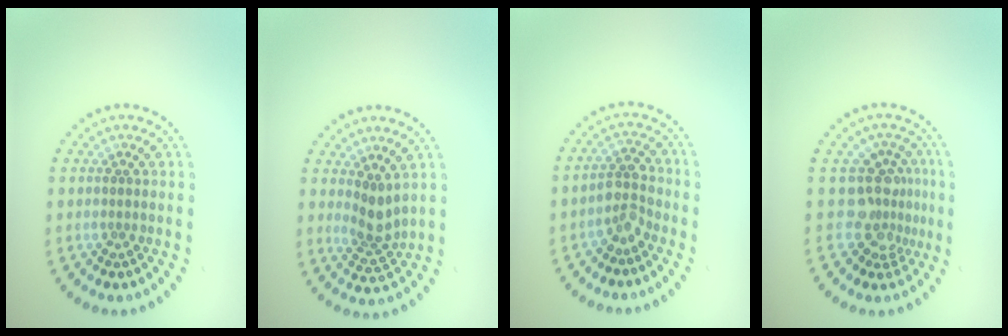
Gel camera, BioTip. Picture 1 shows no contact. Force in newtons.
{"total": 2.4, "press": 1.9, "slide": 1.6}
{"total": 2.3, "press": 2.0, "slide": 1.2}
{"total": 3.6, "press": 2.4, "slide": 2.7}